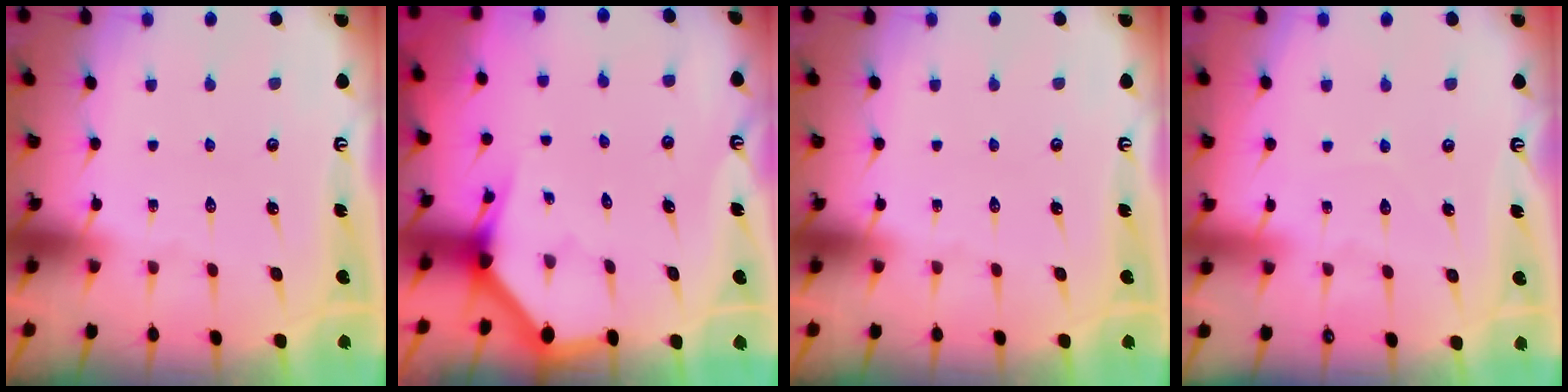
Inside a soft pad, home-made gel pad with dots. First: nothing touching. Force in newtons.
{"total": 3.0, "press": 3.0, "slide": 0.1}
{"total": 0.0}
{"total": 3.7, "press": 3.7, "slide": 0.4}